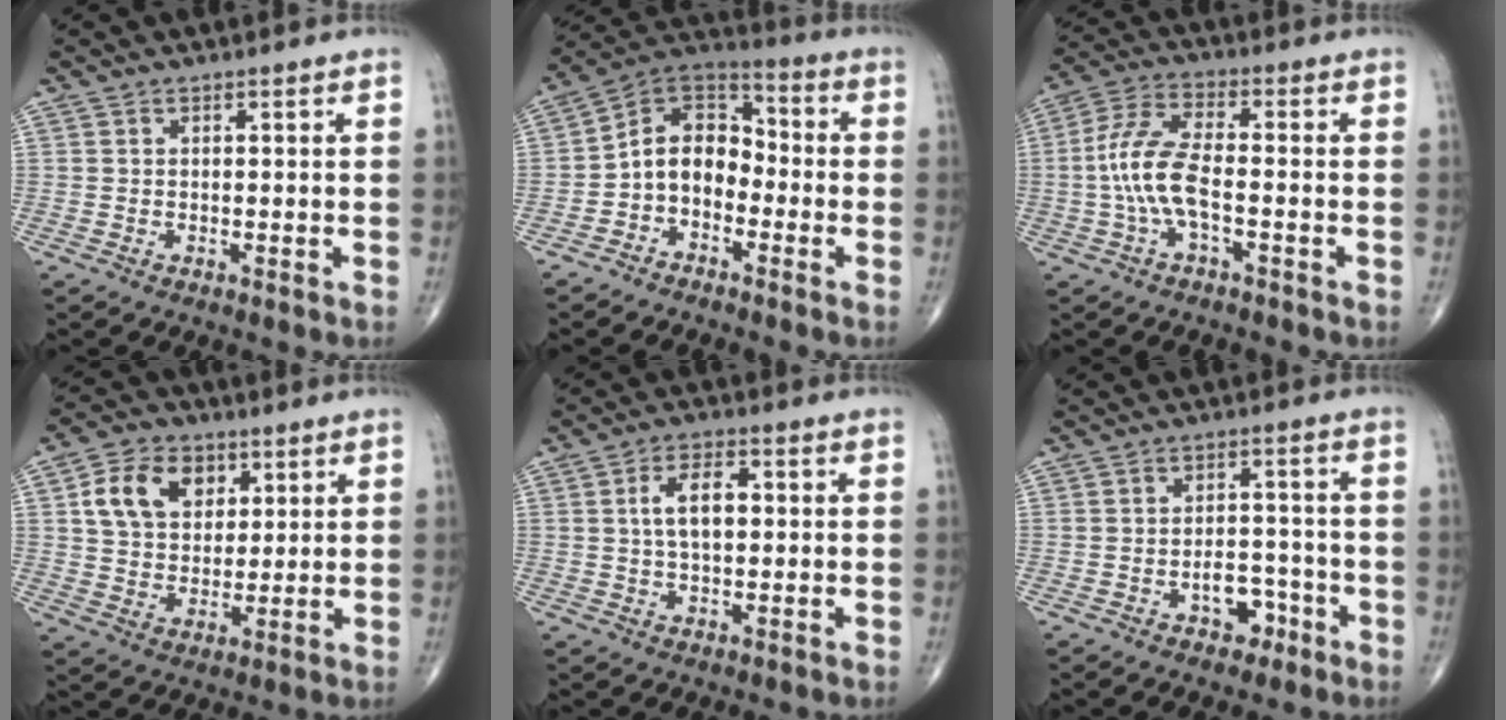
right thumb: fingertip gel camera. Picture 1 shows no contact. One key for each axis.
{"total": 10.2, "fx": -2.9, "fy": 7.6, "fz": 6.2, "tx": -0.080, "ty": 0.060, "tz": -0.071}
{"total": 9.5, "fx": -1.8, "fy": 3.7, "fz": 8.6, "tx": -0.195, "ty": 0.032, "tz": -0.040}
{"total": 11.8, "fx": 4.2, "fy": 8.6, "fz": 6.8, "tx": -0.088, "ty": -0.007, "tz": 0.074}
{"total": 6.8, "fx": 0.8, "fy": 3.7, "fz": 5.7, "tx": -0.099, "ty": 0.012, "tz": 0.010}
{"total": 5.6, "fx": -2.9, "fy": 3.5, "fz": 3.2, "tx": -0.018, "ty": 0.032, "tz": -0.043}